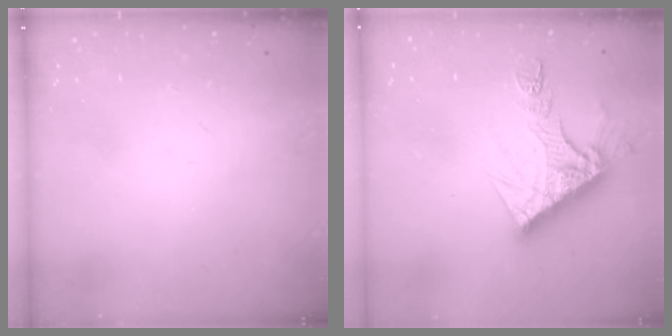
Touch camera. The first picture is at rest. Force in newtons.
{"total": 13.5, "press": 13.4, "slide": 1.2}